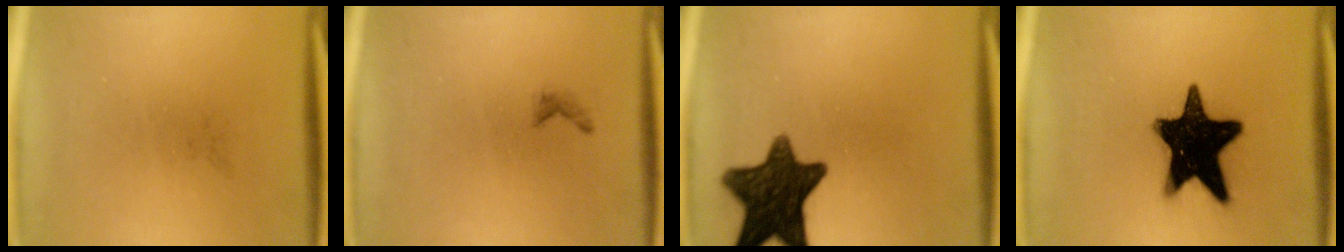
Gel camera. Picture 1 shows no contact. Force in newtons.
{"total": 0.6}
{"total": 13.7}
{"total": 19.4}